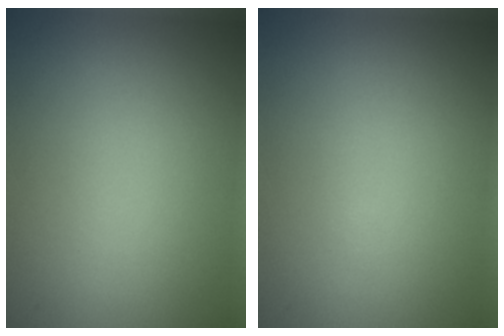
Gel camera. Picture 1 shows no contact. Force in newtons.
{"total": 0.0}